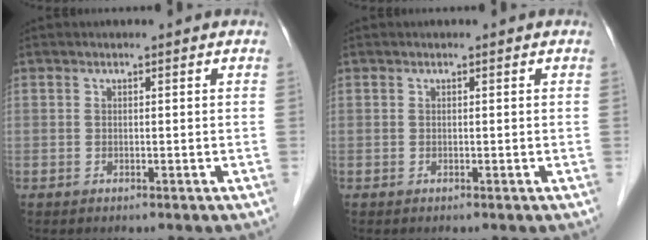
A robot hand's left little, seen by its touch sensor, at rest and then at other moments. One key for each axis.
{"total": 0.0}